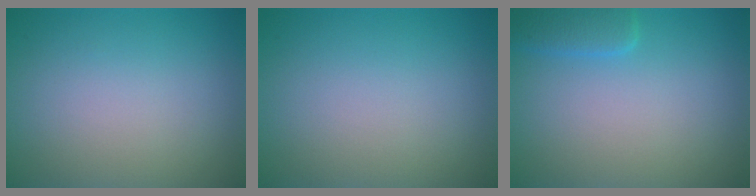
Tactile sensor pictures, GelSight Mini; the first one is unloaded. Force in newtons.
{"total": 0.0}
{"total": 2.0, "press": 2.0, "slide": 0.1}